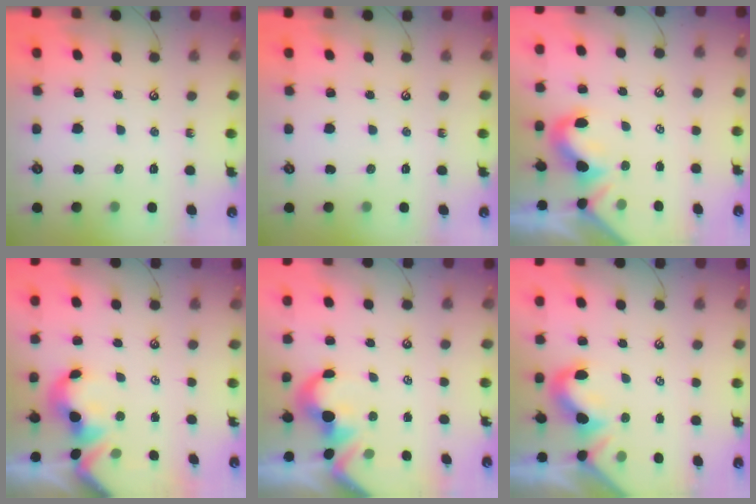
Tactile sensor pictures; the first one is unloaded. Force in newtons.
{"total": 0.0}
{"total": 0.5, "press": 0.4, "slide": 0.4}
{"total": 1.5, "press": 1.5, "slide": 0.1}
{"total": 1.7, "press": 1.4, "slide": 1.0}
{"total": 0.5, "press": 0.4, "slide": 0.4}